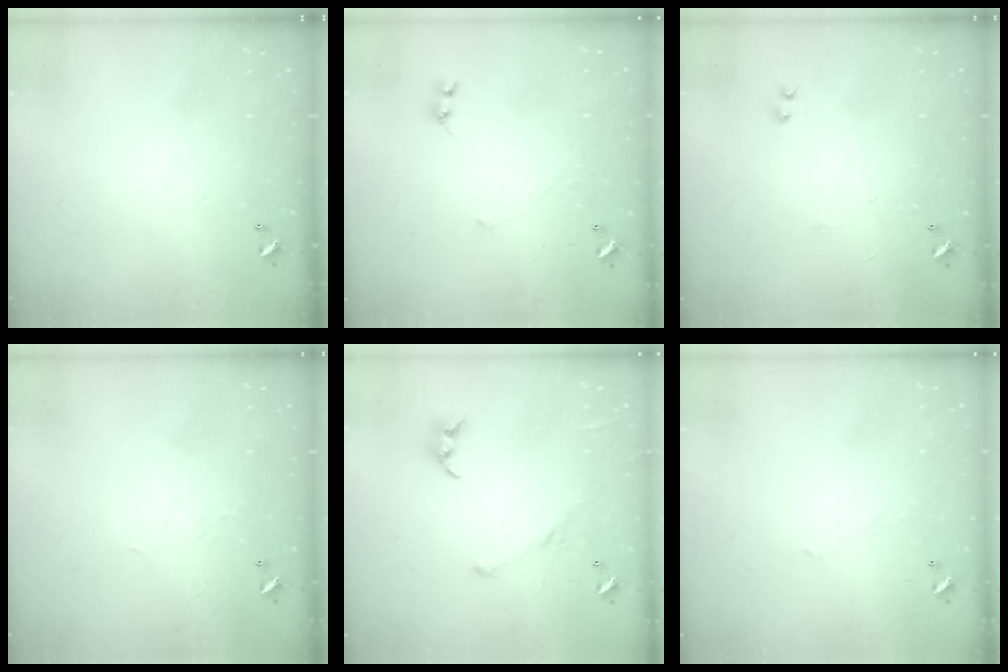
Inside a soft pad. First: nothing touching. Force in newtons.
{"total": 0.7, "press": 0.4, "slide": 0.5}
{"total": 0.9, "press": 0.8, "slide": 0.5}
{"total": 1.7, "press": 1.7, "slide": 0.4}
{"total": 2.3, "press": 2.1, "slide": 1.0}
{"total": 6.0, "press": 6.0, "slide": 0.9}